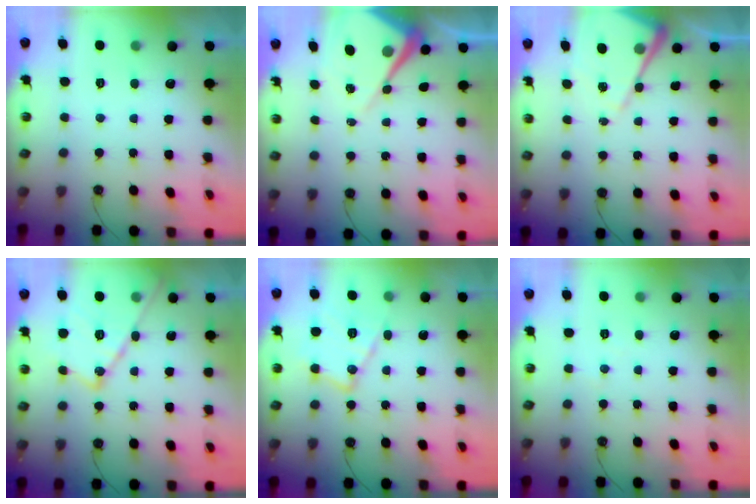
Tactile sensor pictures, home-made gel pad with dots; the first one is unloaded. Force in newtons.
{"total": 9.6, "press": 9.6, "slide": 0.7}
{"total": 10.8, "press": 10.8, "slide": 0.9}
{"total": 17.4, "press": 17.4, "slide": 1.3}
{"total": 12.9, "press": 12.9, "slide": 0.2}
{"total": 2.9, "press": 2.8, "slide": 0.7}